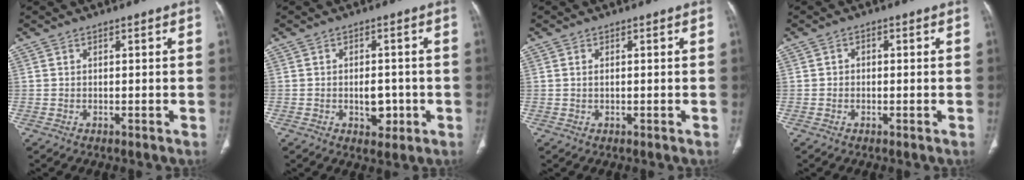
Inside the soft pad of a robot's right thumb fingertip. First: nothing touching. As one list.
[{"total": 4.7, "force": [-1.1, 3.0, 3.5], "torque": [-0.029, 0.004, -0.009]}, {"total": 0.6, "force": [0.2, 0.2, 0.5], "torque": [-0.015, 0.002, 0.005]}, {"total": 1.1, "force": [-0.1, 1.0, 0.6], "torque": [-0.001, 0.004, -0.006]}]